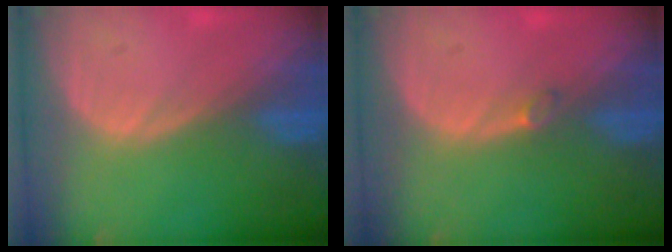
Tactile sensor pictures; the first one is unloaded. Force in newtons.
{"total": 0.9, "press": 0.9, "slide": 0.3}